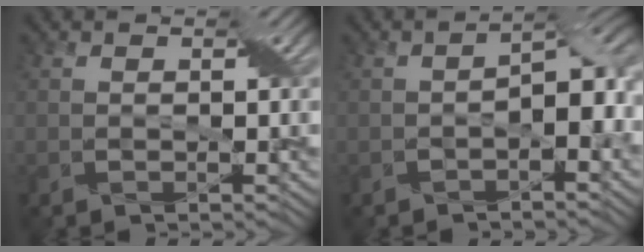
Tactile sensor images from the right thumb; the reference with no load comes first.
{"total": 4.8, "force": [-1.3, 2.1, 4.2], "torque": [-0.059, 0.008, -0.023]}